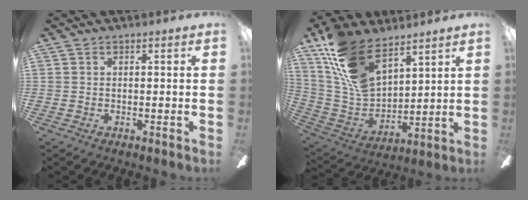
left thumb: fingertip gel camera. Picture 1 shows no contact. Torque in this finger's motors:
{"motor_torque": [0.50, 0.19, 1.41, -1.35, 0.32]}